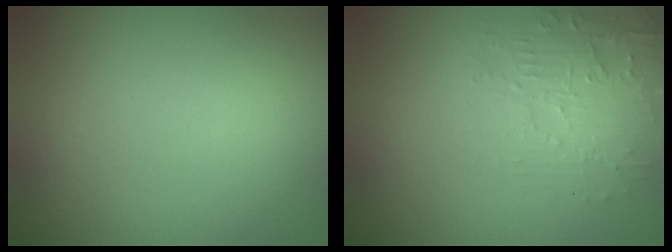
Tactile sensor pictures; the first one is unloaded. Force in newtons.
{"total": 3.2, "press": 3.1, "slide": 0.7}